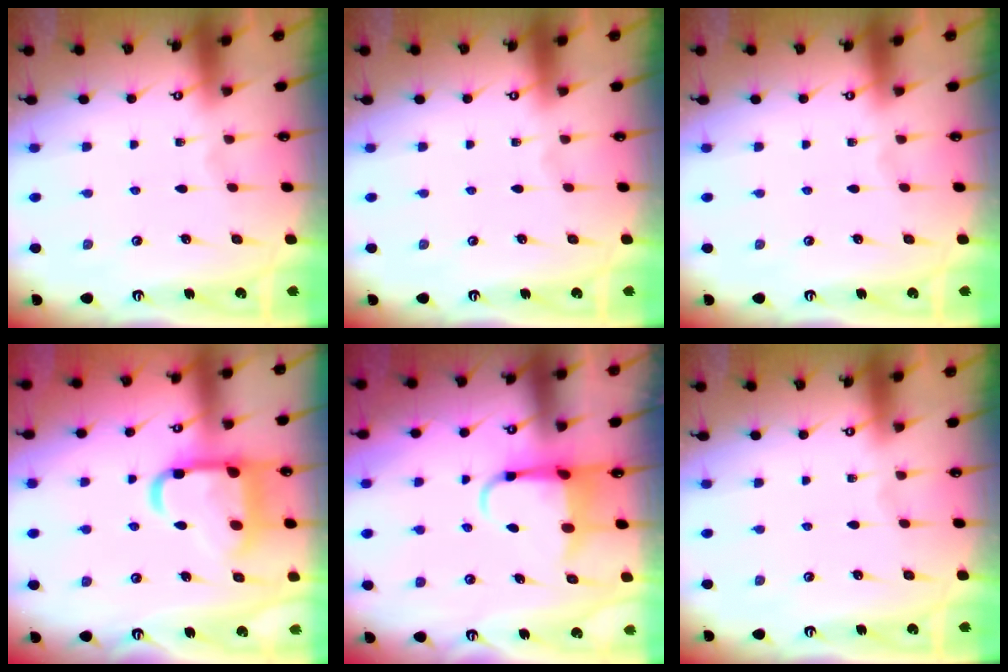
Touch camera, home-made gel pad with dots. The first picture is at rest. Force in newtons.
{"total": 0.0}
{"total": 0.0}
{"total": 17.1, "press": 17.0, "slide": 1.3}
{"total": 5.2, "press": 5.1, "slide": 1.0}
{"total": 0.0}